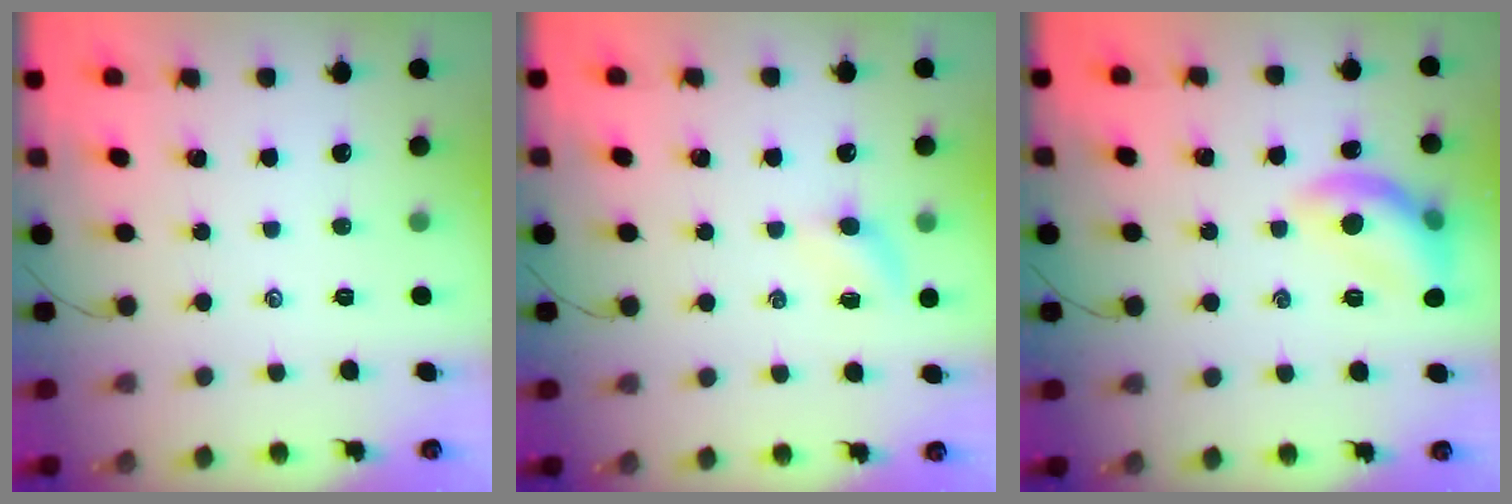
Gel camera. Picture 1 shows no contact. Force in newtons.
{"total": 5.3, "press": 5.1, "slide": 1.3}
{"total": 12.1, "press": 12.1, "slide": 0.7}